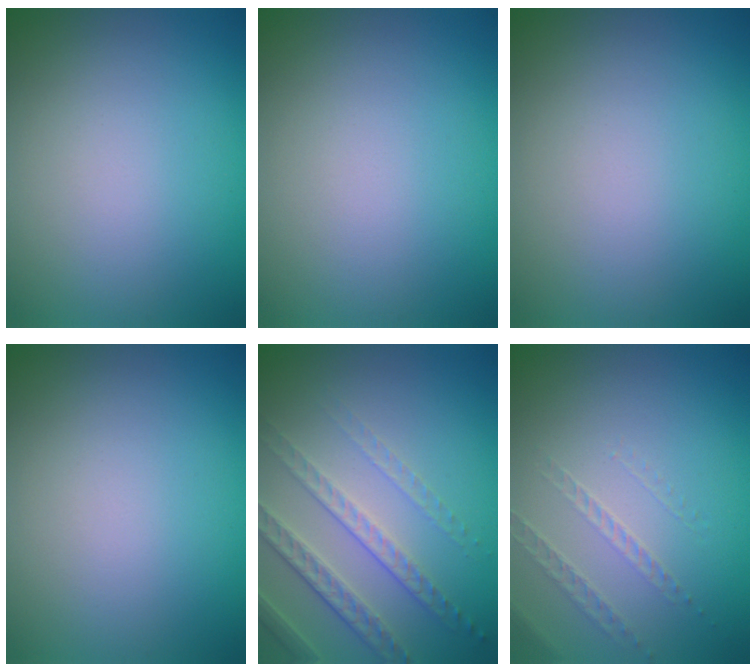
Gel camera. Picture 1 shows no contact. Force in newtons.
{"total": 0.0}
{"total": 0.0}
{"total": 0.0}
{"total": 4.8, "press": 3.1, "slide": 3.7}
{"total": 1.1, "press": 0.6, "slide": 0.9}